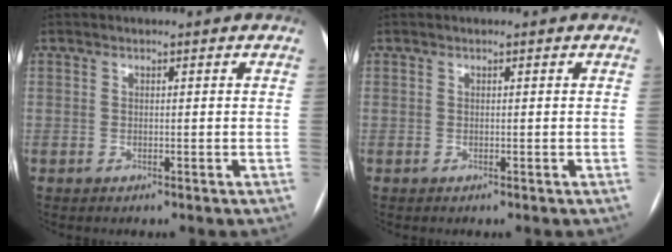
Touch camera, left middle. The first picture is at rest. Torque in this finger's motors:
{"motor_torque": [0.03, -0.22, 0.00, 0.00]}